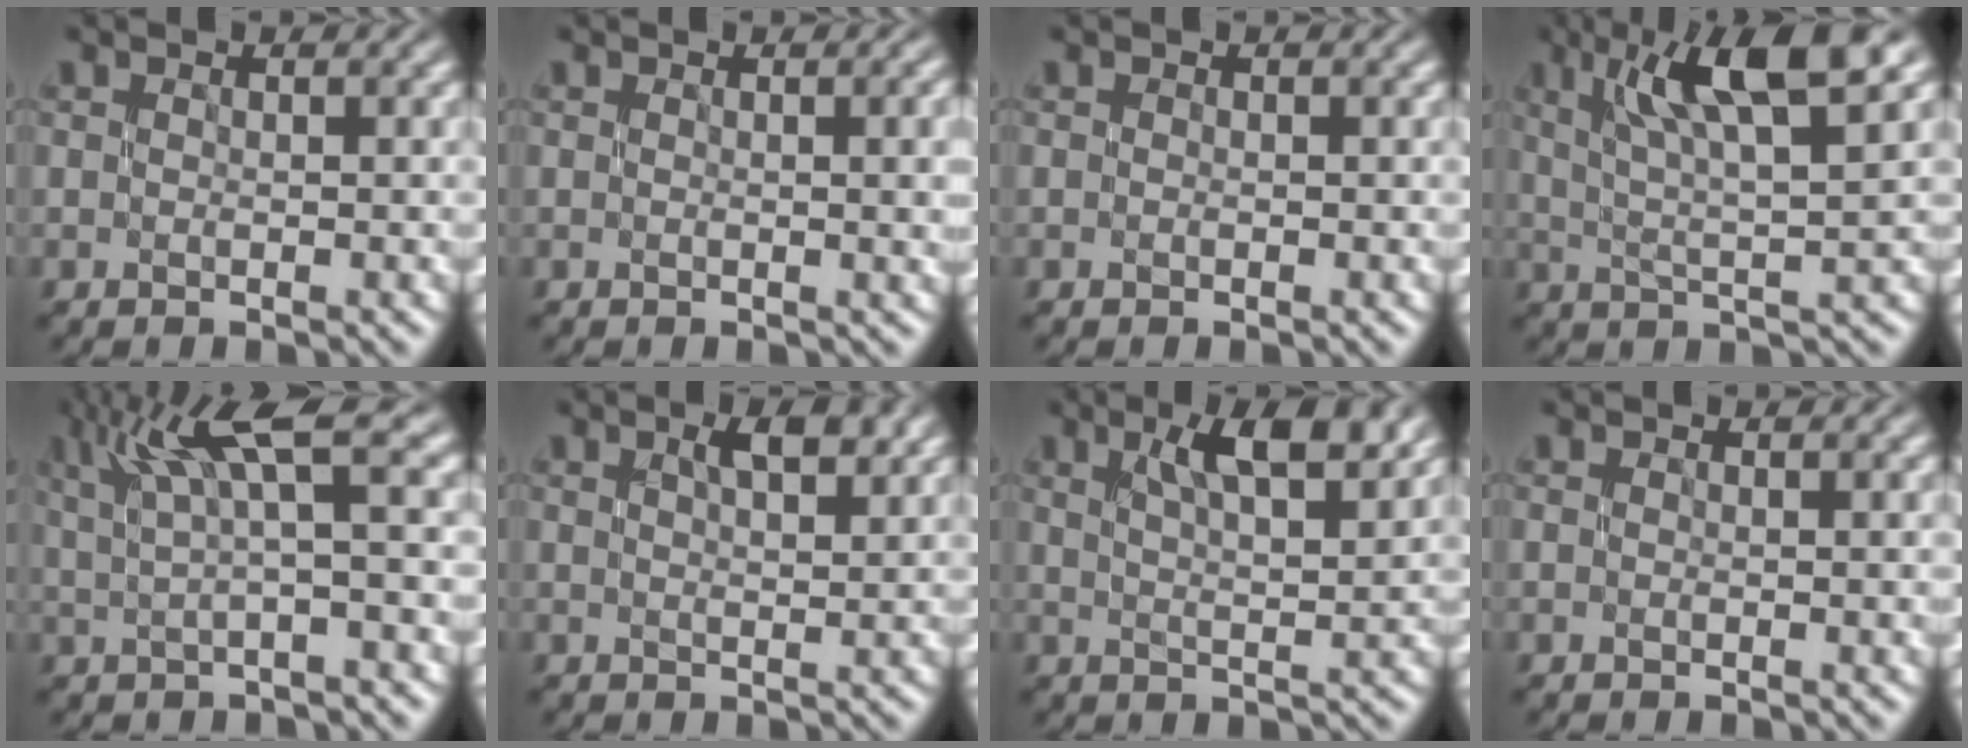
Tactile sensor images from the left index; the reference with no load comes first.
{"total": 3.6, "force": [0.0, 1.4, 3.3], "torque": [-0.030, 0.001, 0.000]}
{"total": 0.0}
{"total": 7.9, "force": [3.5, 1.4, 6.9], "torque": [-0.103, 0.011, 0.064]}
{"total": 5.4, "force": [2.3, 0.4, 4.9], "torque": [-0.086, 0.017, 0.043]}
{"total": 2.7, "force": [1.3, 0.6, 2.3], "torque": [-0.030, 0.004, 0.021]}
{"total": 5.6, "force": [2.9, 1.1, 4.6], "torque": [-0.063, 0.003, 0.048]}
{"total": 0.7, "force": [0.0, 0.1, 0.7], "torque": [-0.010, -0.002, 0.000]}